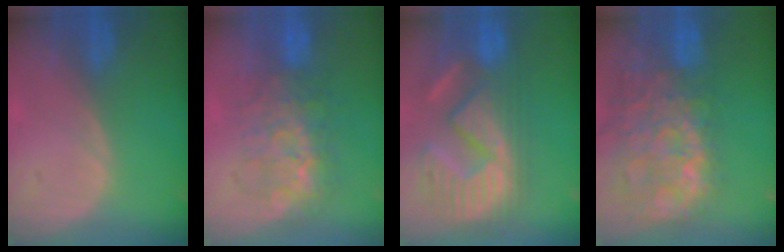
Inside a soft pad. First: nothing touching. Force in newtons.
{"total": 7.8, "press": 7.6, "slide": 1.5}
{"total": 12.9, "press": 12.0, "slide": 4.9}
{"total": 15.0, "press": 12.1, "slide": 8.8}